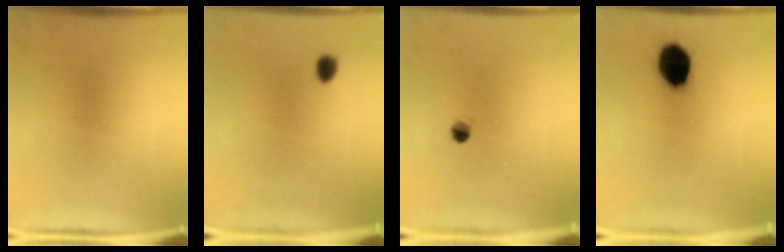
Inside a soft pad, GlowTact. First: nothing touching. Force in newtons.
{"total": 2.1}
{"total": 2.0}
{"total": 9.8}